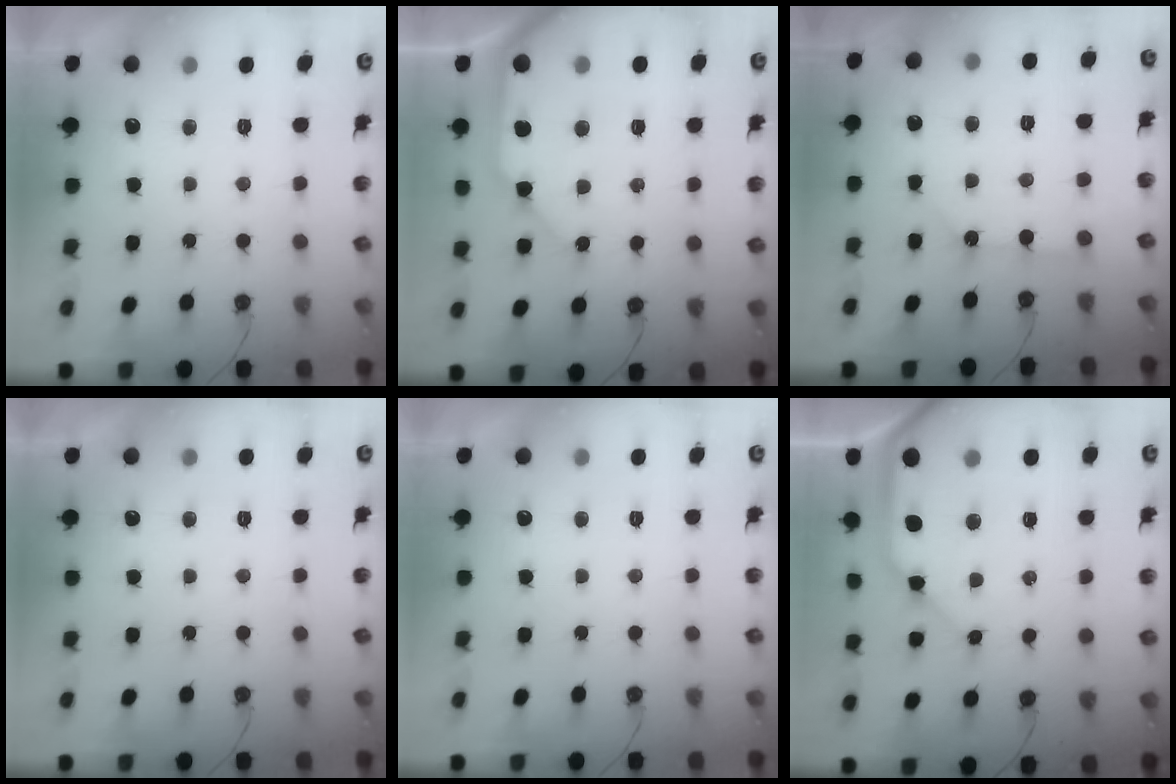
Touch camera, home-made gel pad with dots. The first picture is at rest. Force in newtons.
{"total": 13.2, "press": 13.1, "slide": 1.9}
{"total": 2.6, "press": 2.6, "slide": 0.3}
{"total": 0.0}
{"total": 0.0}
{"total": 15.7, "press": 15.5, "slide": 2.3}